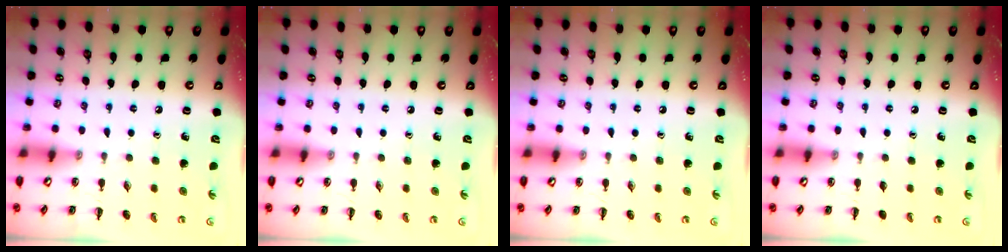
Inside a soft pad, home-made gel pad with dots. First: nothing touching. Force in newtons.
{"total": 0.0}
{"total": 0.0}
{"total": 0.0}